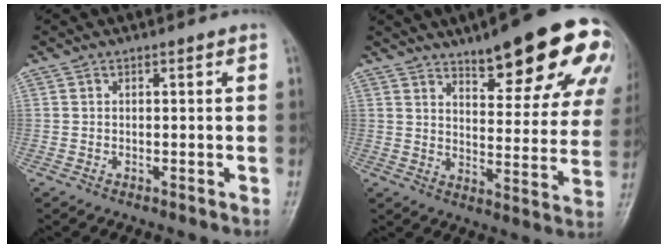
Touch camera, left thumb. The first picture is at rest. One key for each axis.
{"total": 20.7, "fx": 12.8, "fy": 5.9, "fz": 15.2, "tx": -0.167, "ty": -0.049, "tz": 0.173}